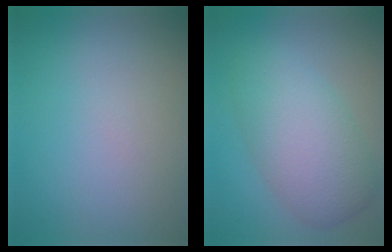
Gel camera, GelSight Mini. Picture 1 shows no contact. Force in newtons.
{"total": 6.2, "press": 6.2, "slide": 0.2}